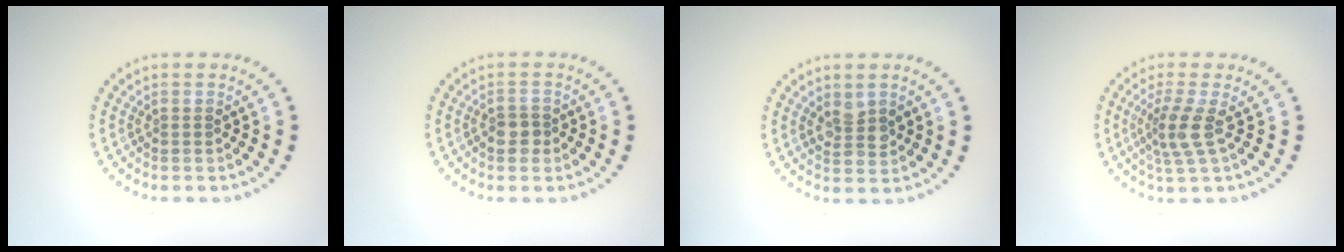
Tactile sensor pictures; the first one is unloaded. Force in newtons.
{"total": 1.8, "press": 1.7, "slide": 0.7}
{"total": 2.2, "press": 2.1, "slide": 0.4}
{"total": 2.8, "press": 2.2, "slide": 1.8}